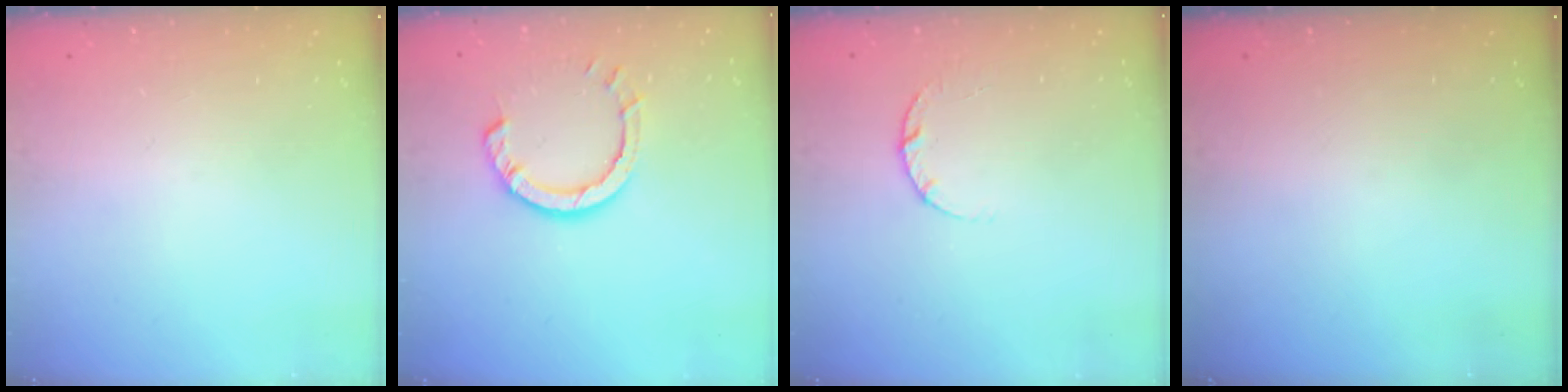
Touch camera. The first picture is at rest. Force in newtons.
{"total": 6.3, "press": 6.3, "slide": 0.6}
{"total": 3.6, "press": 3.5, "slide": 0.5}
{"total": 0.0}